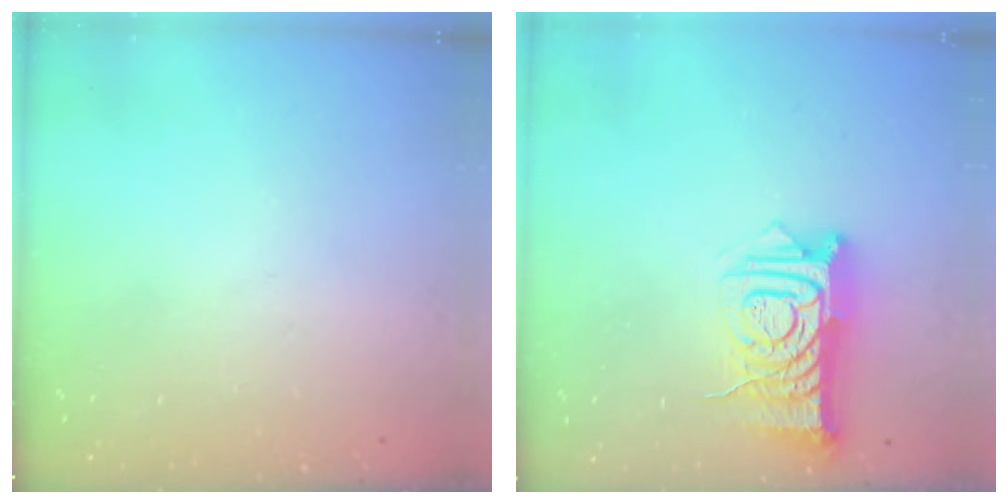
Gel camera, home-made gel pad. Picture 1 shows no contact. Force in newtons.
{"total": 11.6, "press": 11.6, "slide": 1.1}